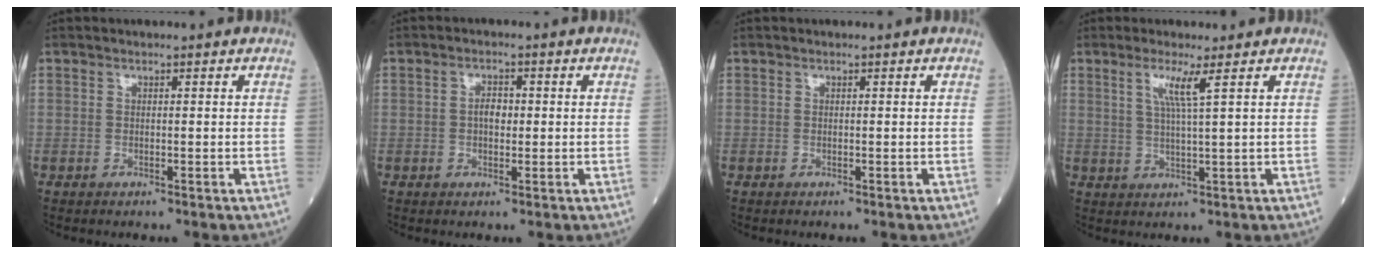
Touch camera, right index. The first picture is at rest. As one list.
[{"total": 2.3, "force": [0.0, 1.4, 1.9], "torque": [-0.031, 0.005, -0.001]}, {"total": 0.0}, {"total": 3.9, "force": [1.7, -0.8, 3.4], "torque": [-0.068, -0.004, 0.034]}]